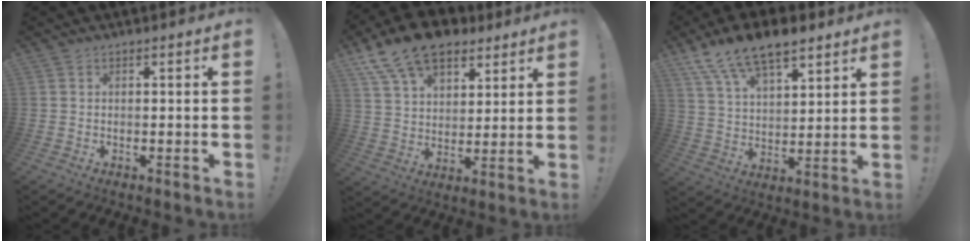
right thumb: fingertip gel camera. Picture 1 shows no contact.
{"total": 16.1, "force": [10.5, 9.3, 8.0], "torque": [-0.138, -0.063, 0.195]}
{"total": 13.7, "force": [9.8, 5.9, 7.4], "torque": [-0.136, -0.056, 0.181]}